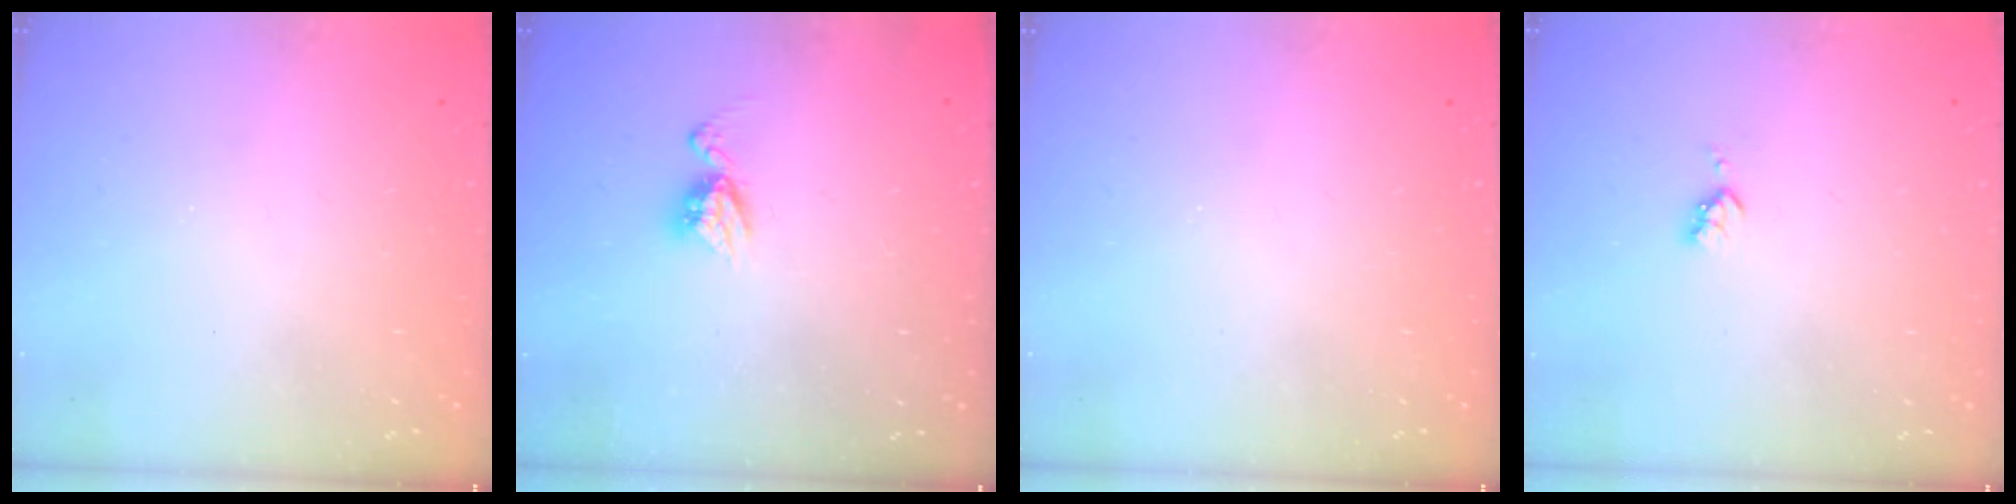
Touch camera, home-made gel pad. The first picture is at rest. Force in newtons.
{"total": 6.2, "press": 6.2, "slide": 0.5}
{"total": 0.0}
{"total": 3.2, "press": 3.2, "slide": 0.4}